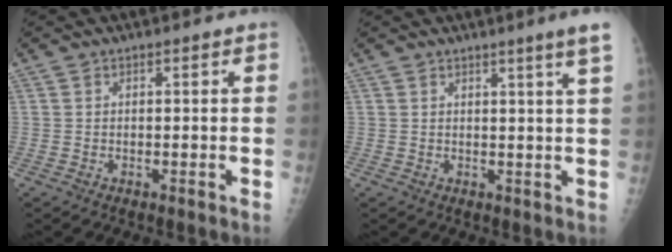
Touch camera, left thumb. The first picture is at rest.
{"total": 4.4, "force": [2.7, -1.1, 3.3], "torque": [-0.046, -0.015, 0.035]}